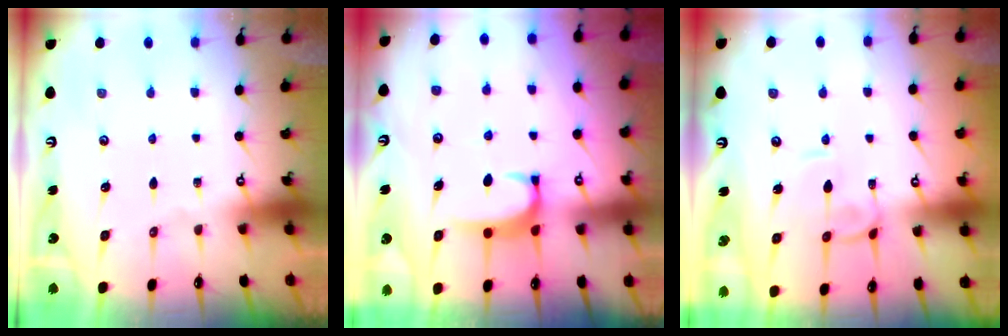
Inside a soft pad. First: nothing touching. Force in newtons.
{"total": 1.9, "press": 1.8, "slide": 0.4}
{"total": 0.9, "press": 0.8, "slide": 0.4}